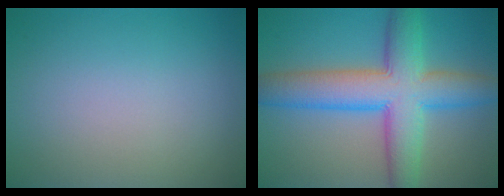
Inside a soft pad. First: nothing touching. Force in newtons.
{"total": 9.3, "press": 9.3, "slide": 0.2}